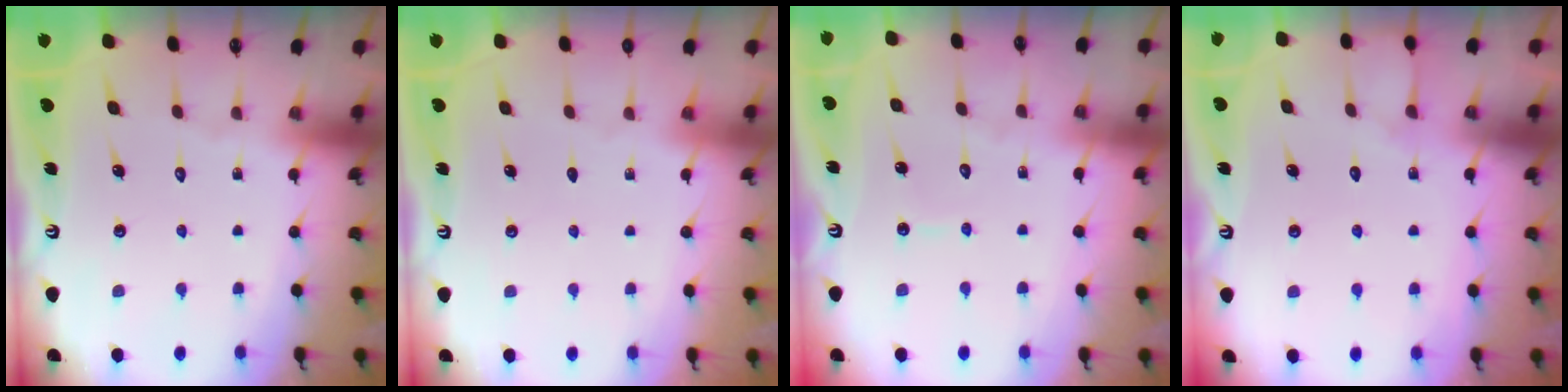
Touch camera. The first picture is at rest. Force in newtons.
{"total": 0.5, "press": 0.2, "slide": 0.5}
{"total": 2.8, "press": 2.8, "slide": 0.3}
{"total": 5.1, "press": 5.1, "slide": 0.5}